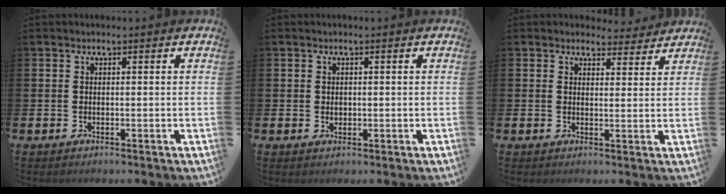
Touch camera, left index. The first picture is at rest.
{"total": 0.8, "force": [0.2, 0.7, 0.4], "torque": [0.000, 0.003, 0.001]}
{"total": 3.2, "force": [3.0, 1.1, -0.1], "torque": [0.013, -0.020, 0.050]}